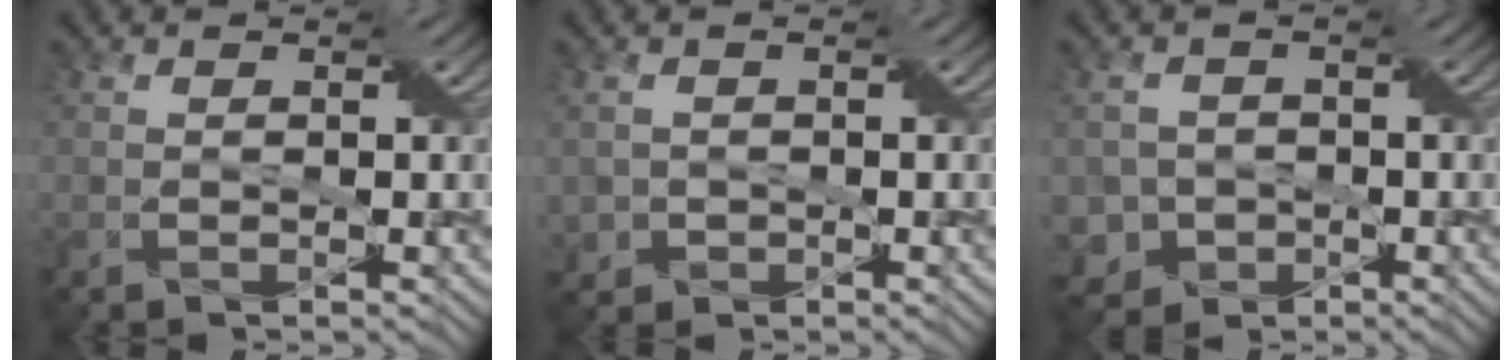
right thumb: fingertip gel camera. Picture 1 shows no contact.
{"total": 2.2, "force": [-0.8, 2.0, 0.2], "torque": [-0.010, -0.002, -0.014]}
{"total": 5.8, "force": [-2.8, 4.9, 1.3], "torque": [-0.032, -0.009, -0.056]}